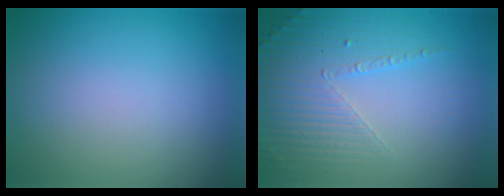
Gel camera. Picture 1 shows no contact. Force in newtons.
{"total": 5.2, "press": 3.2, "slide": 4.1}